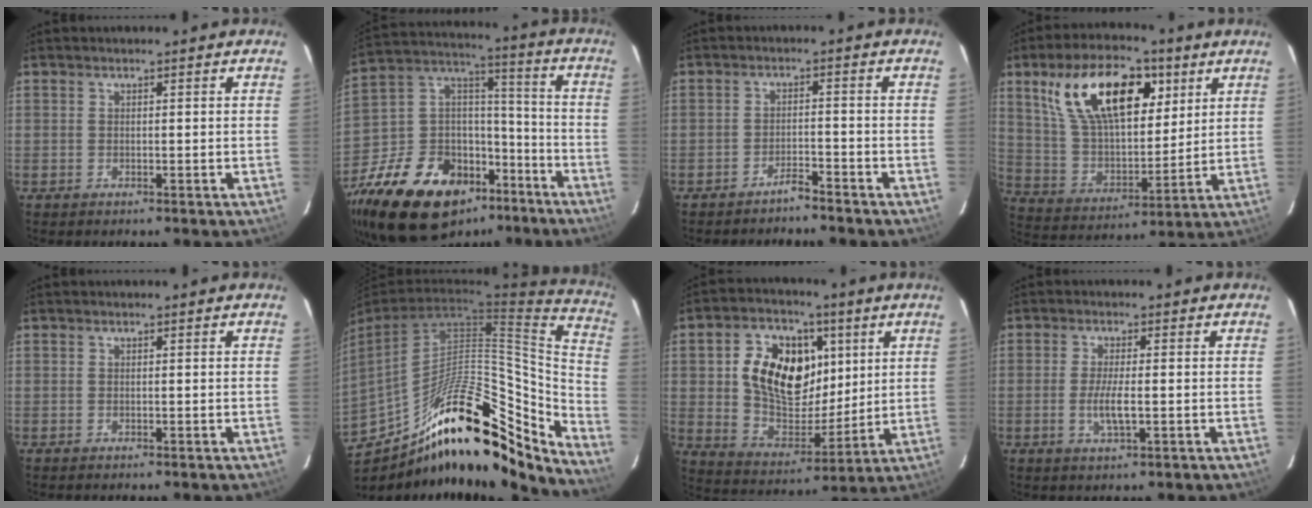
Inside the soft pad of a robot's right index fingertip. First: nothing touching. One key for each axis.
{"total": 28.3, "fx": -18.1, "fy": 16.0, "fz": 14.7, "tx": -0.308, "ty": 0.035, "tz": -0.279}
{"total": 2.8, "fx": -2.7, "fy": 0.2, "fz": 0.7, "tx": -0.022, "ty": 0.004, "tz": -0.041}
{"total": 20.6, "fx": 9.5, "fy": 10.4, "fz": 15.1, "tx": -0.281, "ty": 0.025, "tz": 0.177}
{"total": 0.0}
{"total": 20.6, "fx": -15.4, "fy": 5.9, "fz": 12.4, "tx": -0.170, "ty": 0.014, "tz": -0.260}
{"total": 17.8, "fx": 4.6, "fy": 11.4, "fz": 12.8, "tx": -0.243, "ty": 0.016, "tz": 0.092}
{"total": 4.6, "fx": -0.9, "fy": 0.8, "fz": 4.5, "tx": -0.089, "ty": -0.007, "tz": -0.018}